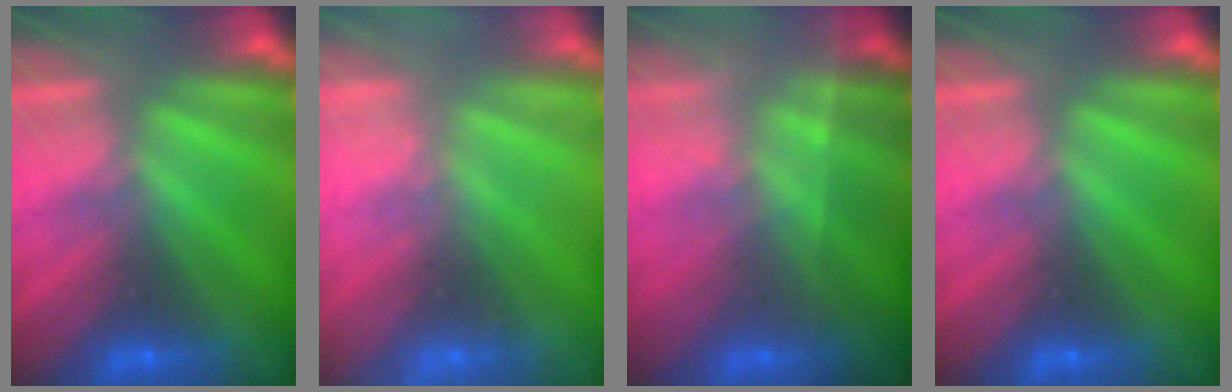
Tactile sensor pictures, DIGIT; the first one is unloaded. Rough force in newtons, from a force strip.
{"total": 2.3}
{"total": 1.7}
{"total": 0.0}